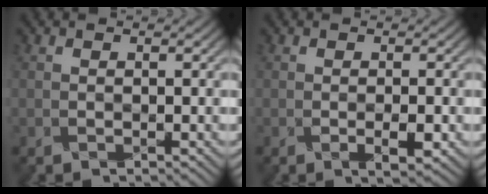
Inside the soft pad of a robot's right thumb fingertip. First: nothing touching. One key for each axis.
{"total": 1.9, "fx": -0.6, "fy": 0.4, "fz": 1.7, "tx": -0.031, "ty": -0.004, "tz": -0.004}